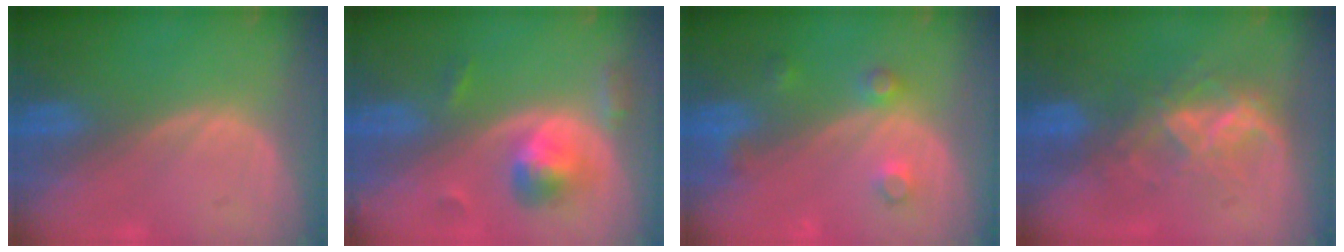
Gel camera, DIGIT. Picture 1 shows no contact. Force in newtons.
{"total": 5.6, "press": 5.1, "slide": 2.2}
{"total": 3.8, "press": 3.5, "slide": 1.6}
{"total": 6.9, "press": 6.0, "slide": 3.5}